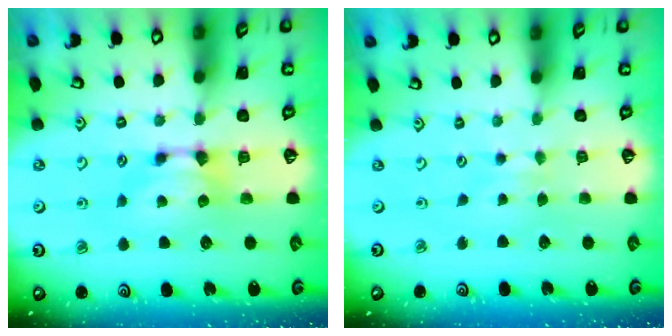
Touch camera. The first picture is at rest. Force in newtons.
{"total": 2.8, "press": 2.7, "slide": 0.4}